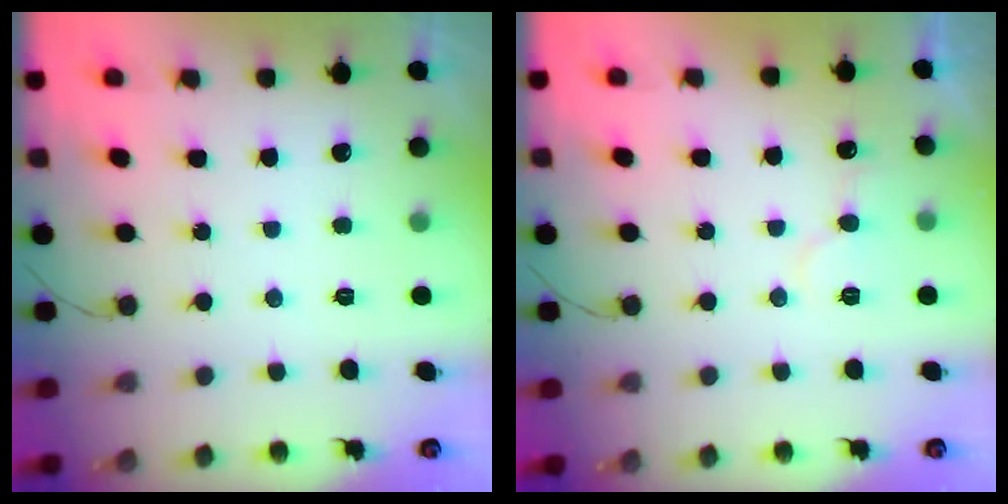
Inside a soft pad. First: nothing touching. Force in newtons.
{"total": 6.1, "press": 6.0, "slide": 0.6}